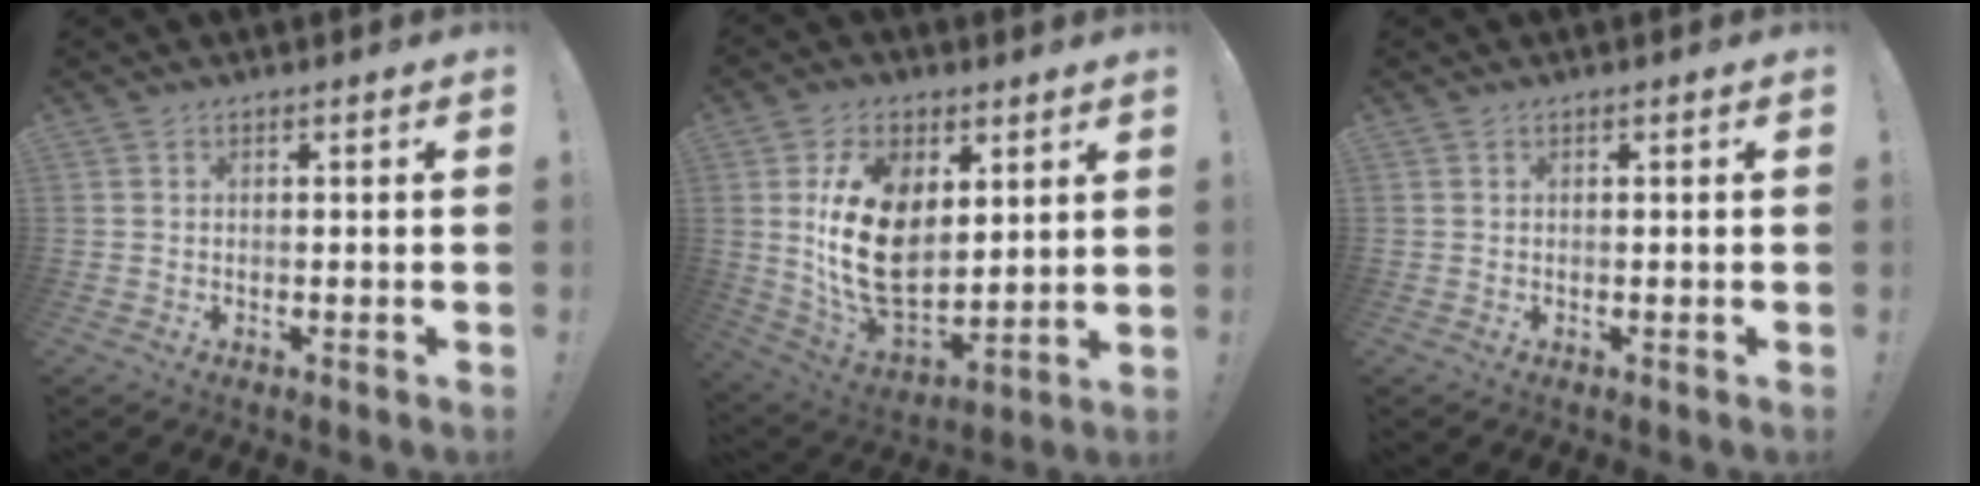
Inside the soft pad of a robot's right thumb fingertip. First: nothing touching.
{"total": 19.5, "force": [4.2, 13.5, 13.4], "torque": [-0.251, -0.031, 0.080]}
{"total": 0.0}